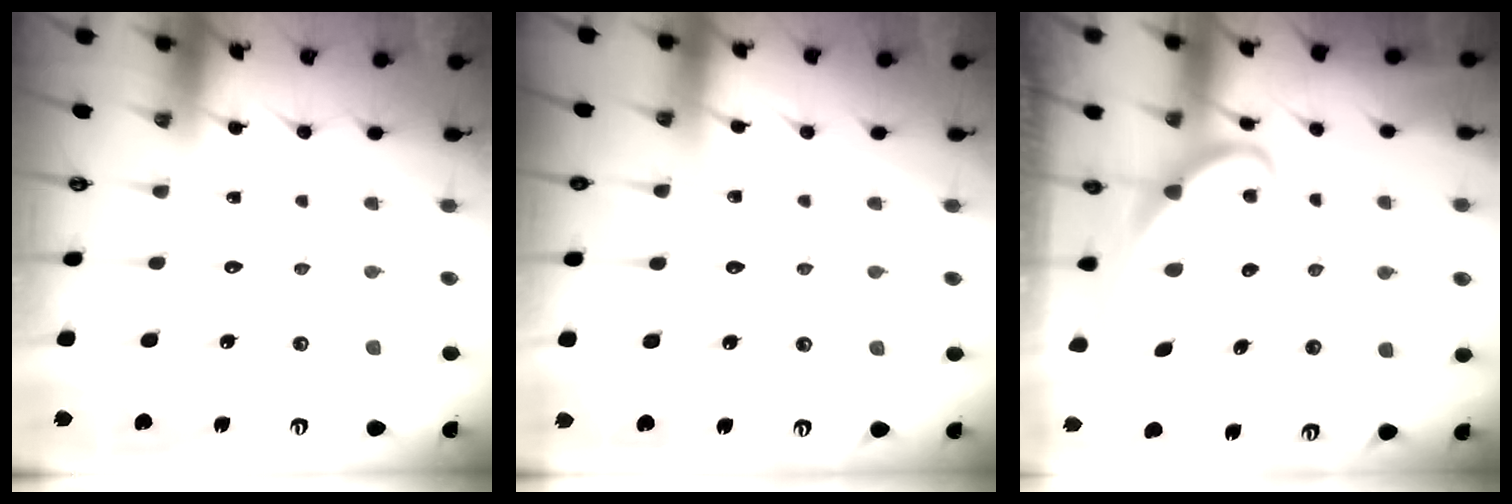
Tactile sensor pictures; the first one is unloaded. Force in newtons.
{"total": 4.1, "press": 4.1, "slide": 0.4}
{"total": 2.6, "press": 2.6, "slide": 0.3}